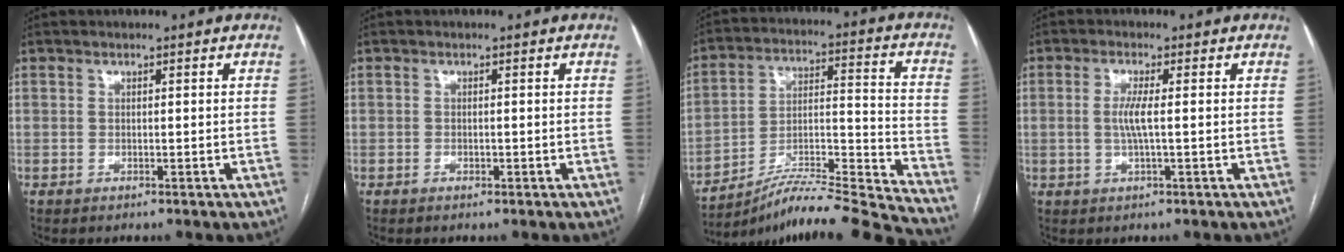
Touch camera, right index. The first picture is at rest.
{"total": 0.6, "force": [-0.3, 0.4, 0.3], "torque": [-0.005, 0.001, -0.002]}
{"total": 21.4, "force": [-19.8, -2.5, 7.9], "torque": [-0.119, 0.000, -0.319]}
{"total": 3.4, "force": [0.0, 0.3, 3.3], "torque": [-0.073, -0.001, 0.001]}